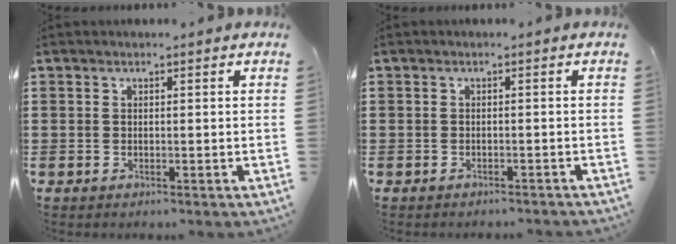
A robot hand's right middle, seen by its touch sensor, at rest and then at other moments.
{"total": 0.8, "force": [-0.8, 0.0, 0.0], "torque": [-0.002, 0.000, -0.017]}